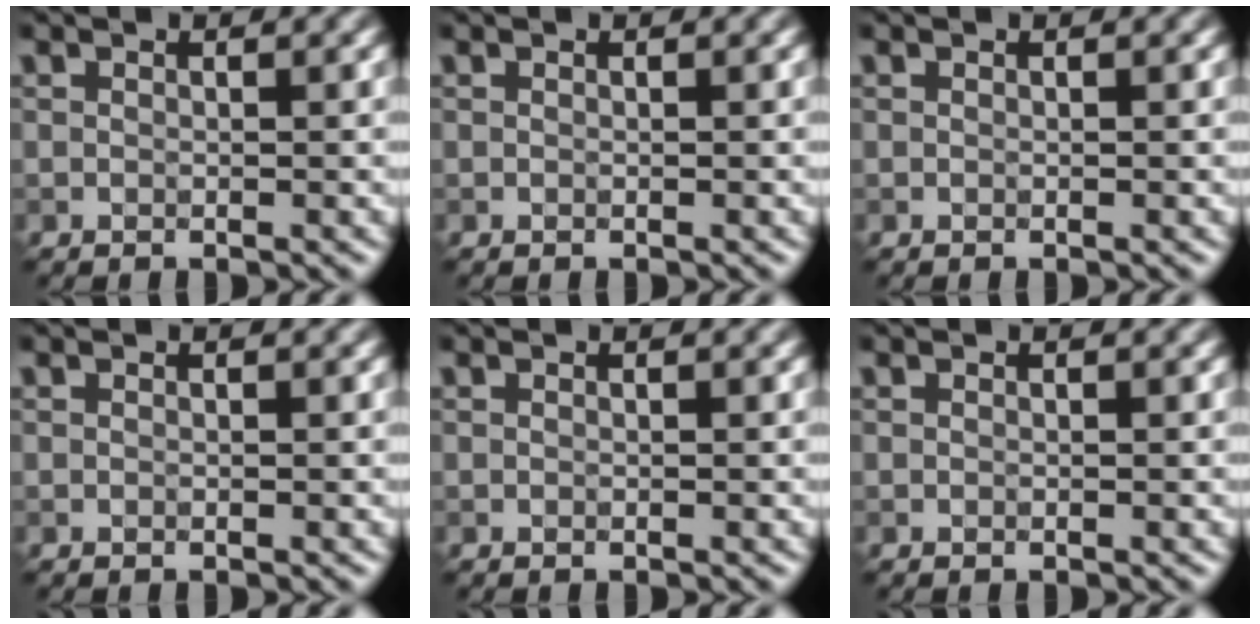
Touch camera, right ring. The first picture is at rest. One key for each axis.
{"total": 0.0}
{"total": 0.0}
{"total": 0.0}
{"total": 0.0}
{"total": 0.0}